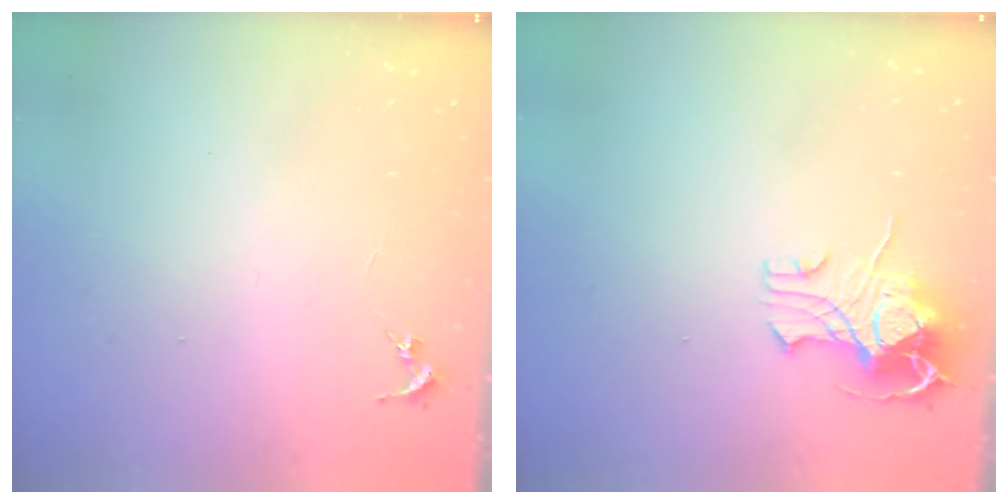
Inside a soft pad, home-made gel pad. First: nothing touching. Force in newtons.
{"total": 10.7, "press": 10.6, "slide": 1.4}